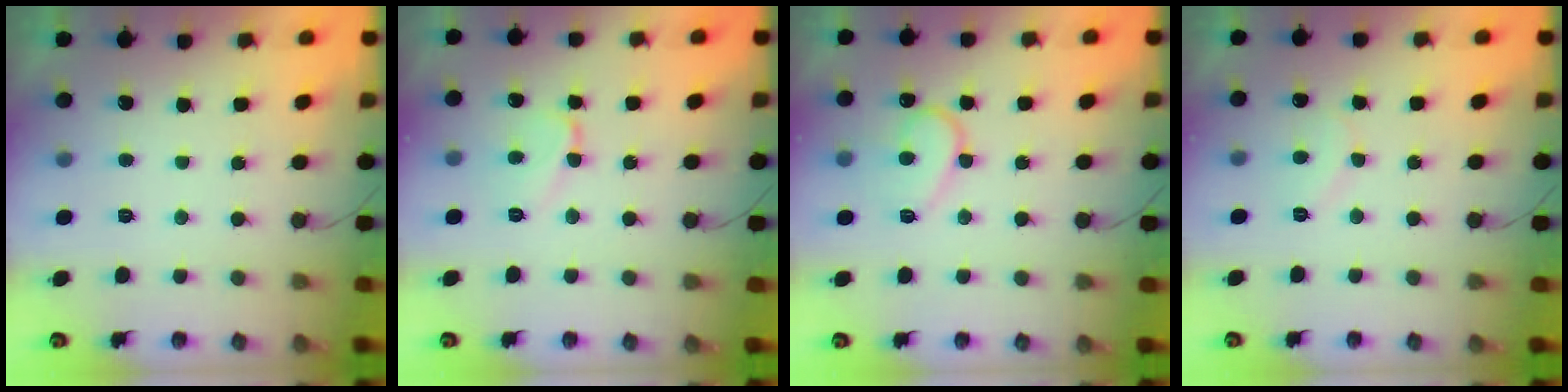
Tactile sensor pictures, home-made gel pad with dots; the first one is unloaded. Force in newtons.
{"total": 7.2, "press": 7.2, "slide": 0.7}
{"total": 11.7, "press": 11.7, "slide": 1.1}
{"total": 7.4, "press": 7.3, "slide": 0.7}